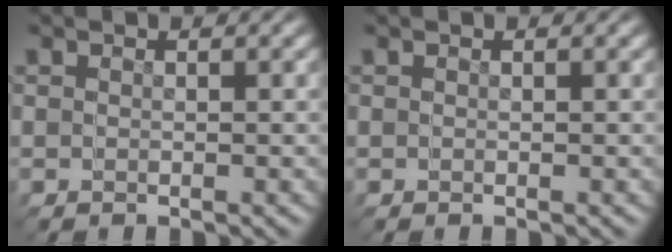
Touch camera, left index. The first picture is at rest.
{"total": 0.0}